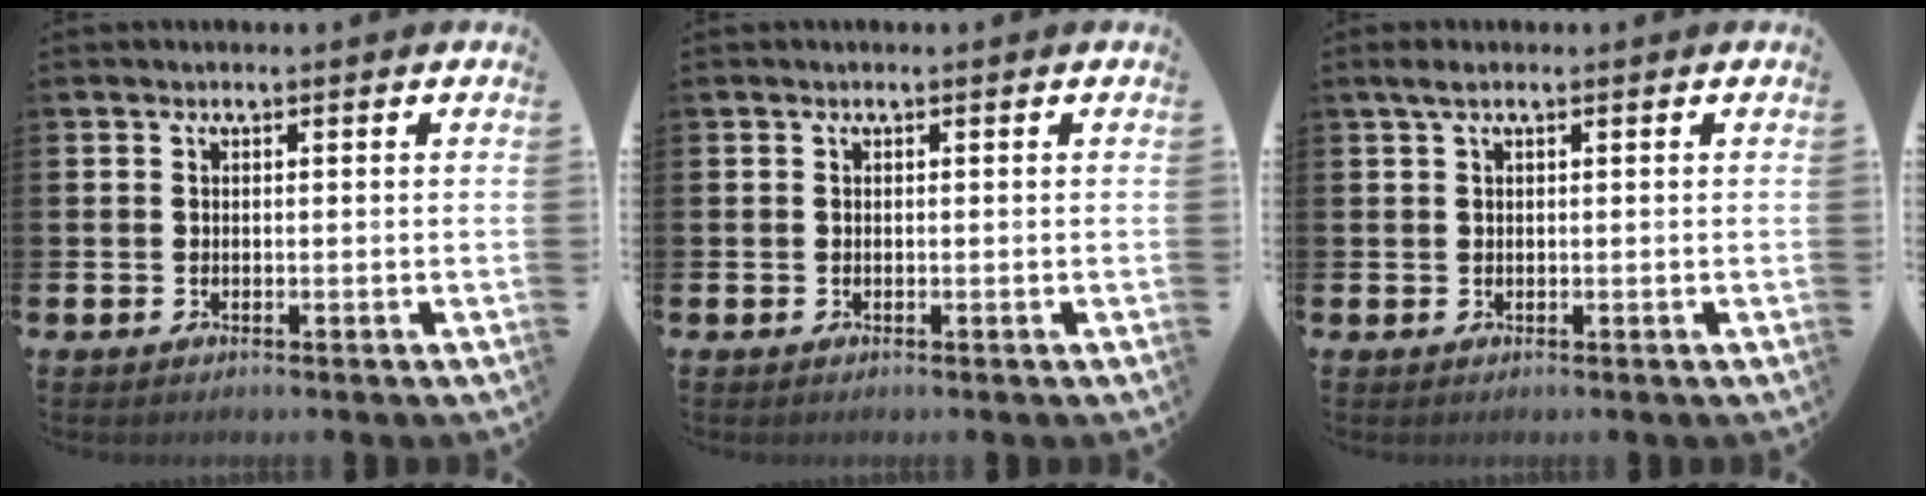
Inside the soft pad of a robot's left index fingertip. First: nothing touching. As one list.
[{"total": 0.0}, {"total": 2.4, "force": [1.7, 0.5, 1.7], "torque": [-0.030, 0.002, 0.029]}]